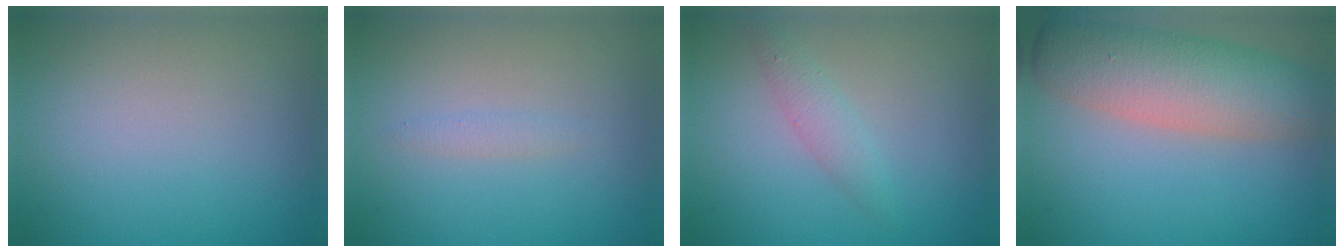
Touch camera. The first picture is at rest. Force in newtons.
{"total": 0.8, "press": 0.8, "slide": 0.0}
{"total": 1.8, "press": 1.8, "slide": 0.0}
{"total": 8.0, "press": 8.0, "slide": 0.5}